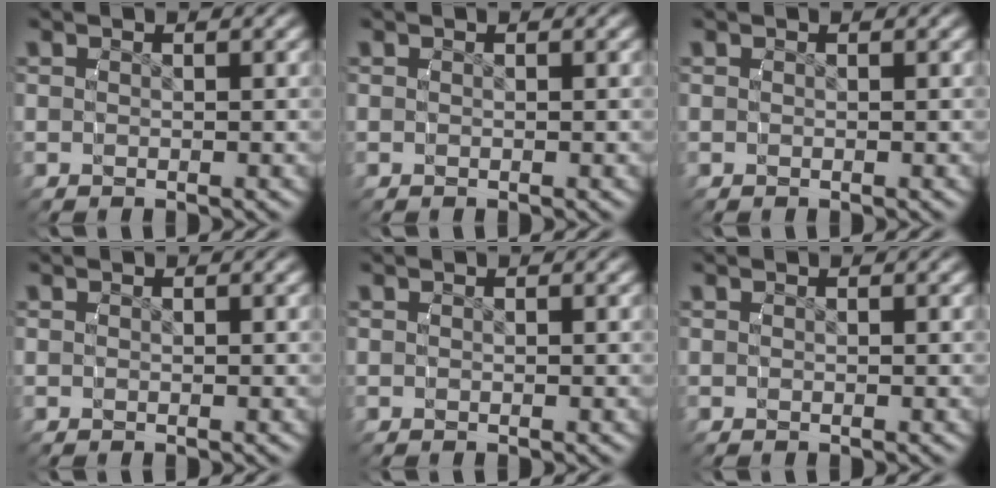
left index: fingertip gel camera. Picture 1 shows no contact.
{"total": 0.0}
{"total": 0.0}
{"total": 0.0}
{"total": 0.0}
{"total": 0.0}